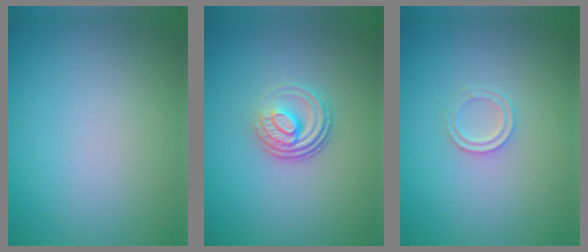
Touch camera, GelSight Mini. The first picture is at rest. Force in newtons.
{"total": 3.9, "press": 2.6, "slide": 2.9}
{"total": 1.4, "press": 1.4, "slide": 0.3}